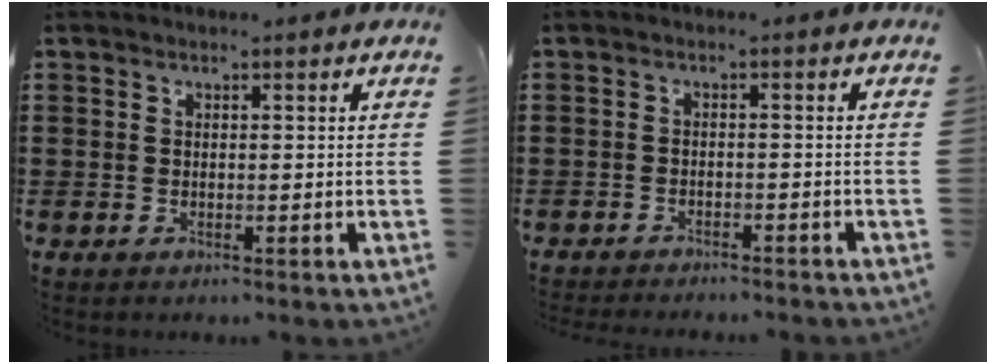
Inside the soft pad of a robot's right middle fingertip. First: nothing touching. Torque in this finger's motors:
{"motor_torque": [0.50, -0.47, 0.47, 0.21]}